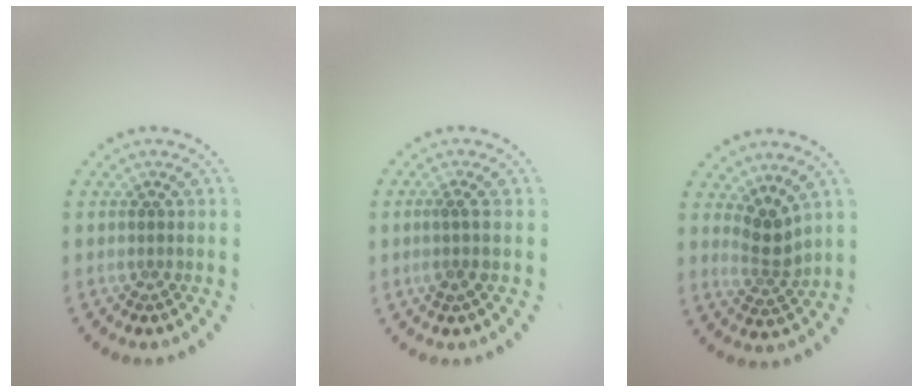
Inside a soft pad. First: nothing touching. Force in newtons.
{"total": 1.5, "press": 1.1, "slide": 0.9}
{"total": 2.4, "press": 1.7, "slide": 1.7}